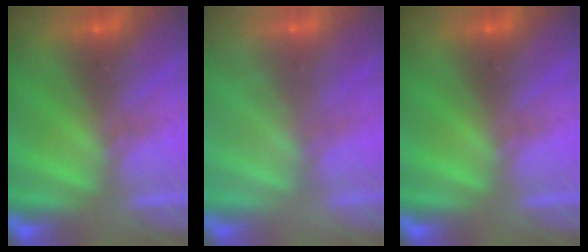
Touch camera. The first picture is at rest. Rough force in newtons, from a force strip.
{"total": 1.7}
{"total": 0.0}